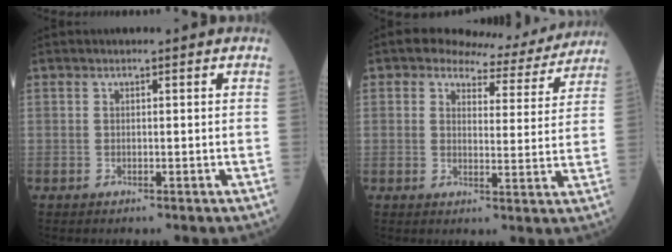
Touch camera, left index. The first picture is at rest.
{"total": 9.1, "force": [8.3, 3.2, 1.7], "torque": [-0.017, -0.002, 0.093]}